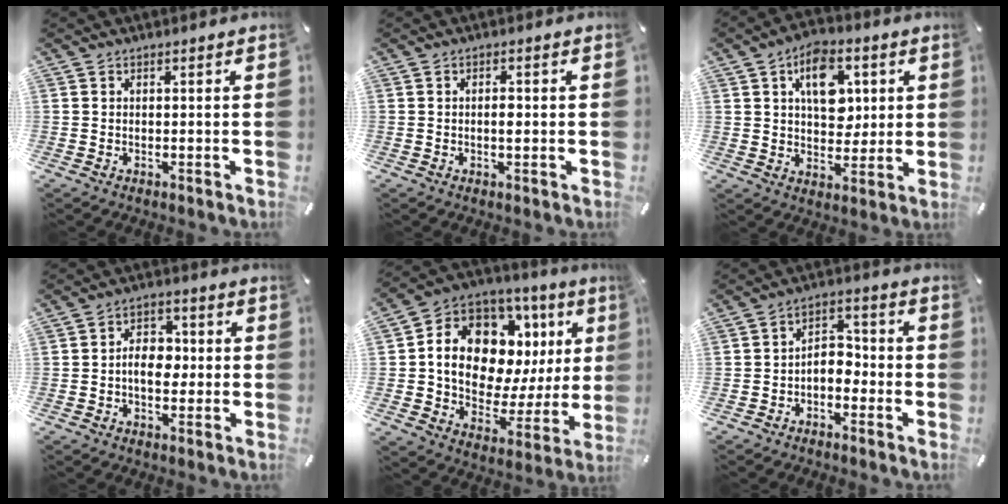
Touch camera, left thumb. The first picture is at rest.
{"total": 2.1, "force": [0.0, 1.0, 1.9], "torque": [-0.028, -0.002, -0.004]}
{"total": 12.0, "force": [3.4, 8.4, 7.9], "torque": [-0.099, -0.001, 0.058]}
{"total": 6.8, "force": [-1.0, 4.7, 4.9], "torque": [-0.079, 0.008, -0.022]}
{"total": 16.2, "force": [5.4, 11.0, 10.7], "torque": [-0.166, -0.049, 0.094]}
{"total": 5.0, "force": [-2.7, 3.5, 2.4], "torque": [-0.042, 0.017, -0.054]}